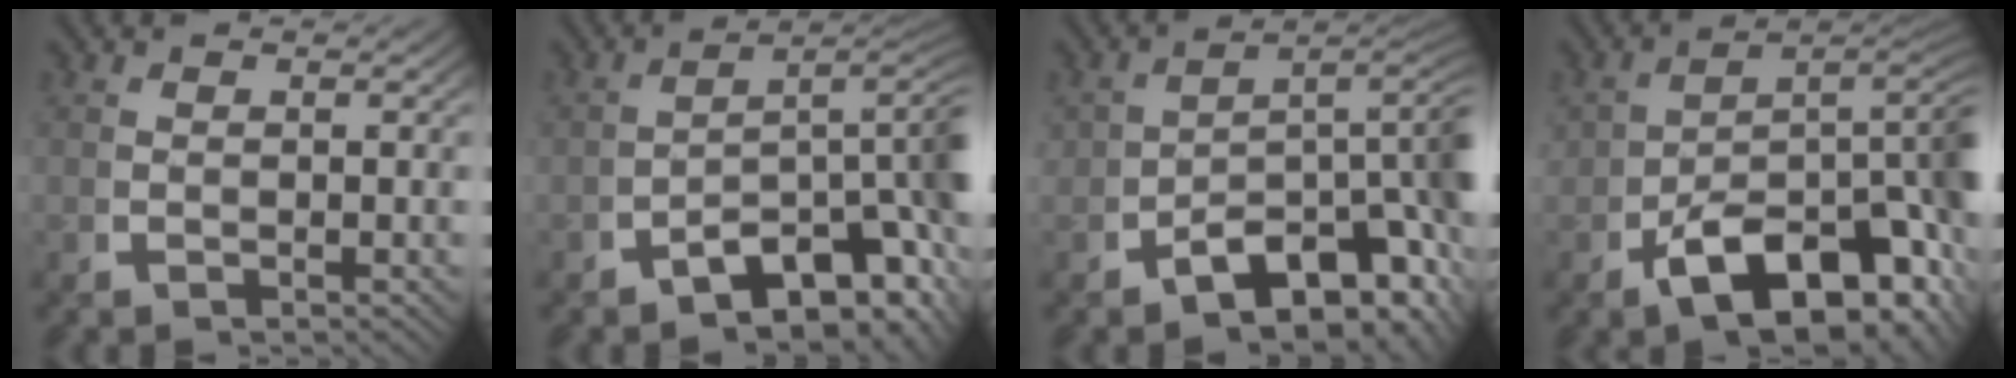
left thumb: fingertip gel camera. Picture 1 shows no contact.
{"total": 10.3, "force": [-2.6, 6.0, 7.9], "torque": [-0.106, -0.039, -0.028]}
{"total": 11.9, "force": [-2.5, 7.6, 8.8], "torque": [-0.115, -0.035, -0.030]}
{"total": 15.7, "force": [-3.2, 10.2, 11.5], "torque": [-0.174, -0.056, -0.035]}